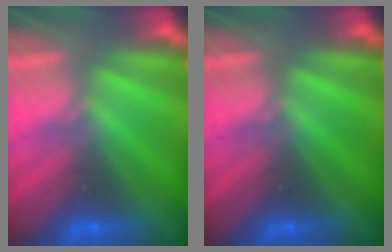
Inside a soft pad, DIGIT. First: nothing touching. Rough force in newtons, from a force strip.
{"total": 0.0}